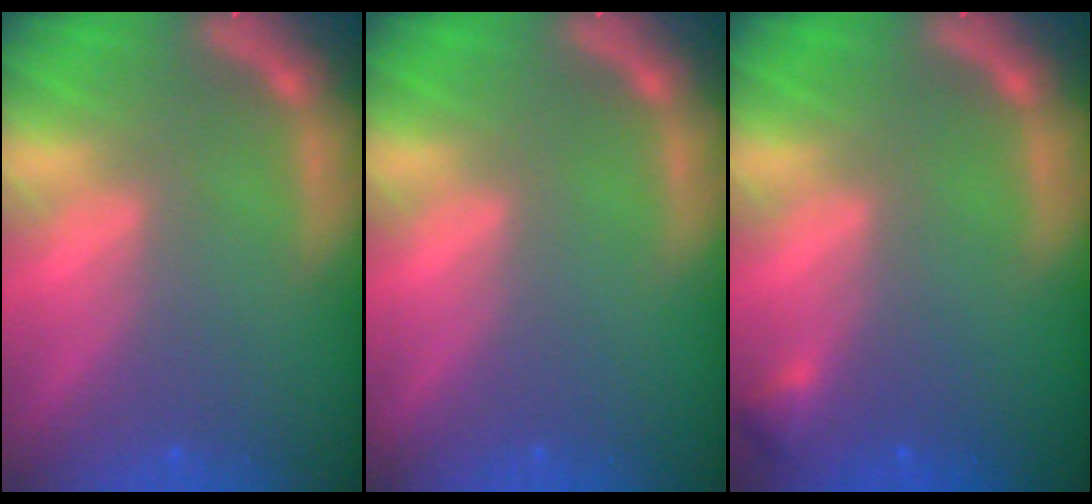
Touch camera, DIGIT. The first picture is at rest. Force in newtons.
{"total": 0.0}
{"total": 0.9}